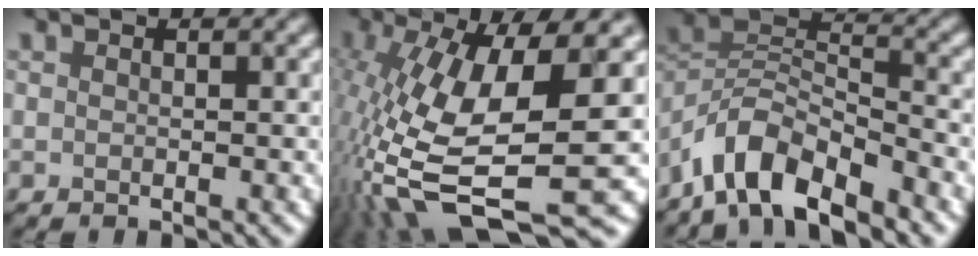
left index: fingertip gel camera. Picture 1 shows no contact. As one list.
[{"total": 13.4, "force": [-2.8, 3.9, 12.5], "torque": [-0.254, -0.007, -0.026]}, {"total": 7.1, "force": [-6.2, 1.8, 3.0], "torque": [-0.054, 0.001, -0.108]}]